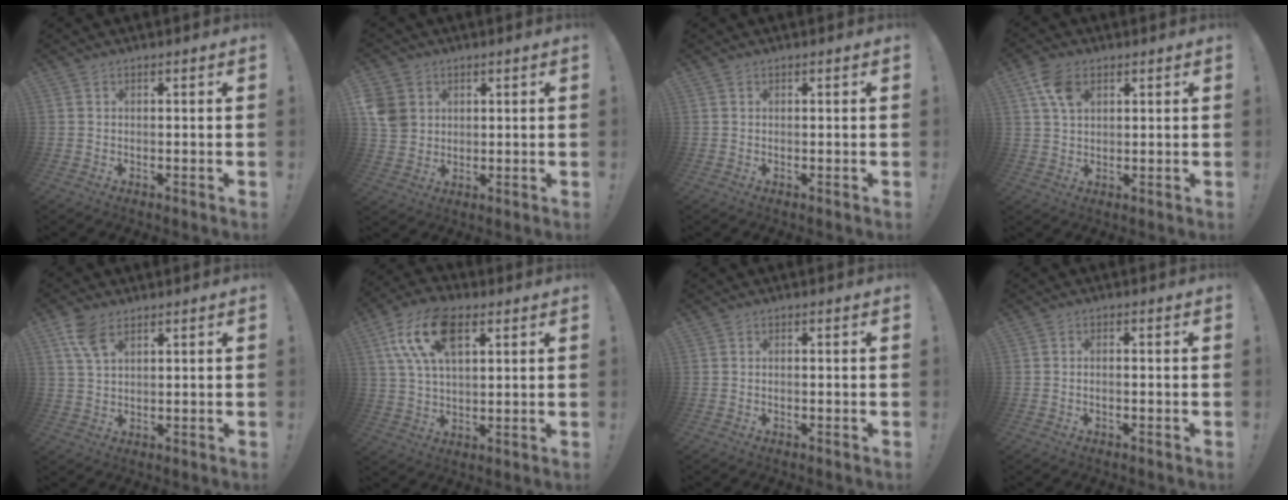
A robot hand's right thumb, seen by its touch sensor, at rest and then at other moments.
{"total": 7.4, "force": [2.4, 6.4, 2.8], "torque": [-0.062, -0.012, 0.046]}
{"total": 0.0}
{"total": 7.5, "force": [3.6, 4.5, 4.8], "torque": [-0.083, -0.005, 0.070]}
{"total": 7.1, "force": [4.1, 3.5, 4.7], "torque": [-0.079, -0.012, 0.077]}
{"total": 15.8, "force": [6.6, 8.5, 11.5], "torque": [-0.219, -0.008, 0.122]}
{"total": 0.0}
{"total": 1.2, "force": [-0.7, 0.2, 0.9], "torque": [-0.019, 0.004, -0.011]}